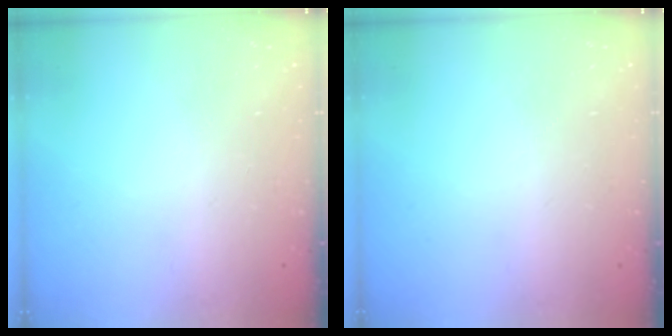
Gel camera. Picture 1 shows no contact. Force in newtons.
{"total": 0.0}